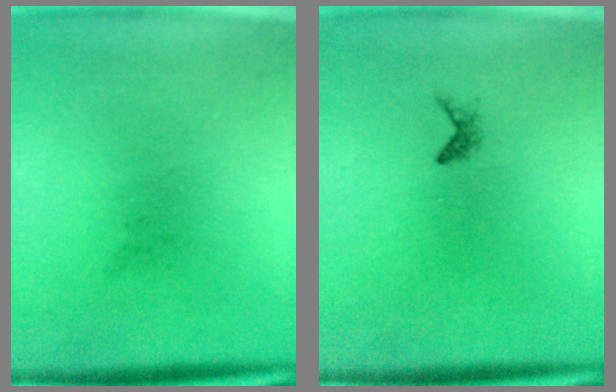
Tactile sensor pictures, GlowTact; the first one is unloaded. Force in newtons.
{"total": 0.6}